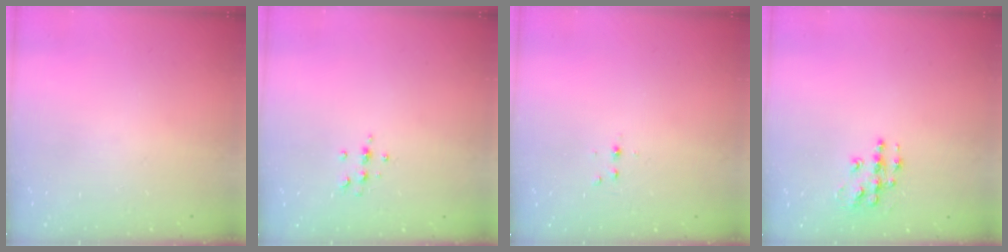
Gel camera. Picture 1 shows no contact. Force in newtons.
{"total": 6.1, "press": 6.0, "slide": 0.9}
{"total": 2.7, "press": 2.3, "slide": 1.4}
{"total": 8.5, "press": 8.5, "slide": 0.5}